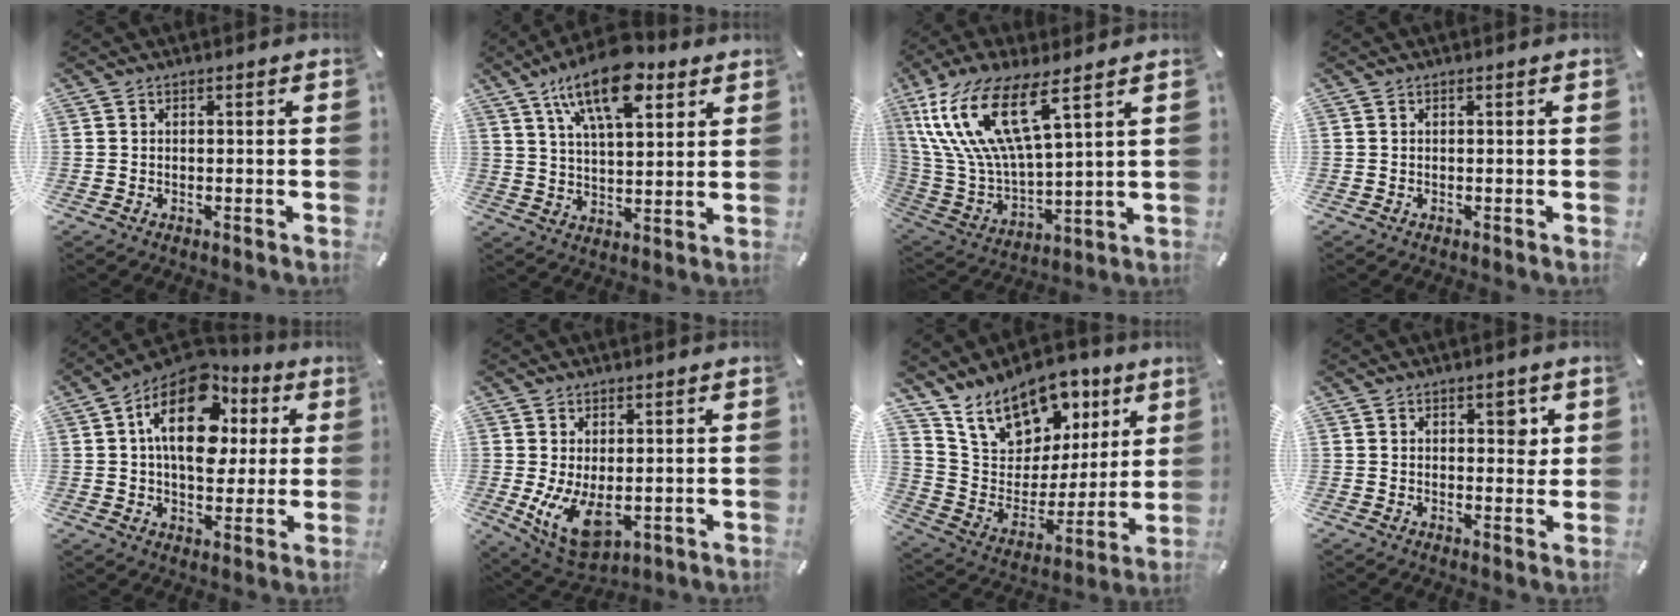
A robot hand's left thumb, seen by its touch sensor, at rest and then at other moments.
{"total": 16.4, "force": [9.6, 7.2, 11.1], "torque": [-0.198, -0.030, 0.163]}
{"total": 18.5, "force": [10.5, 6.5, 13.8], "torque": [-0.321, -0.043, 0.180]}
{"total": 0.0}
{"total": 18.7, "force": [5.8, 11.9, 13.2], "torque": [-0.220, -0.026, 0.096]}
{"total": 9.7, "force": [-0.4, 5.1, 8.2], "torque": [-0.157, -0.021, 0.000]}
{"total": 16.6, "force": [12.1, 9.8, 6.0], "torque": [-0.109, -0.088, 0.219]}
{"total": 3.6, "force": [1.6, 2.1, 2.5], "torque": [-0.013, -0.010, 0.017]}